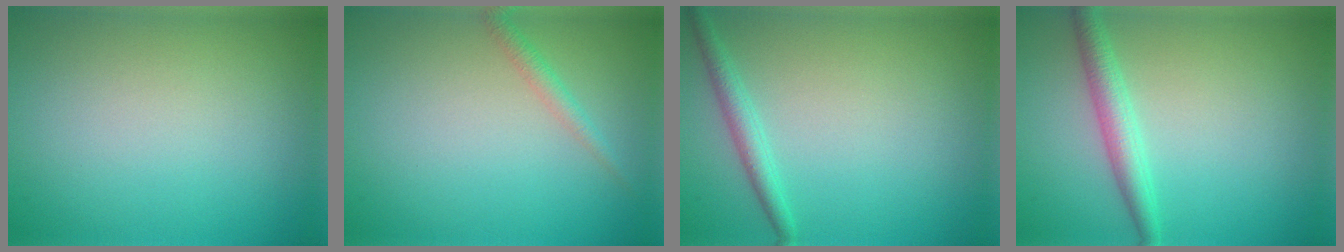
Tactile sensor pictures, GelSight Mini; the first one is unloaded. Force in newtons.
{"total": 1.3, "press": 1.3, "slide": 0.0}
{"total": 2.0, "press": 2.0, "slide": 0.1}
{"total": 2.7, "press": 2.7, "slide": 0.1}